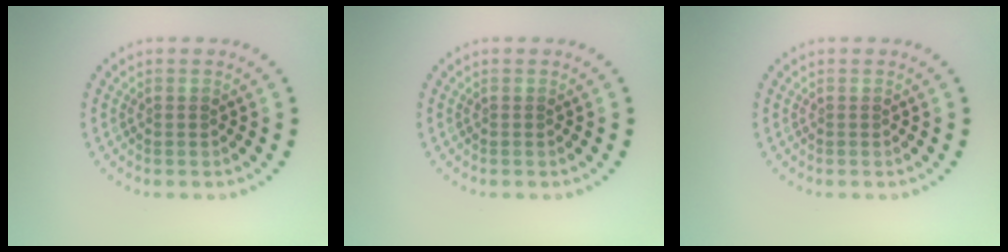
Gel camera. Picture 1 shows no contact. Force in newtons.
{"total": 0.0}
{"total": 0.0}